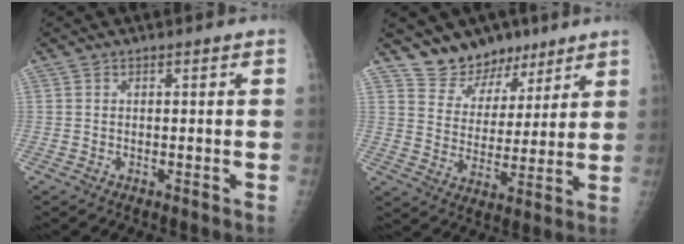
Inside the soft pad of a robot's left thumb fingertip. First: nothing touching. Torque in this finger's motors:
{"motor_torque": [-0.02, 0.02, 0.23, -0.08, -0.02]}